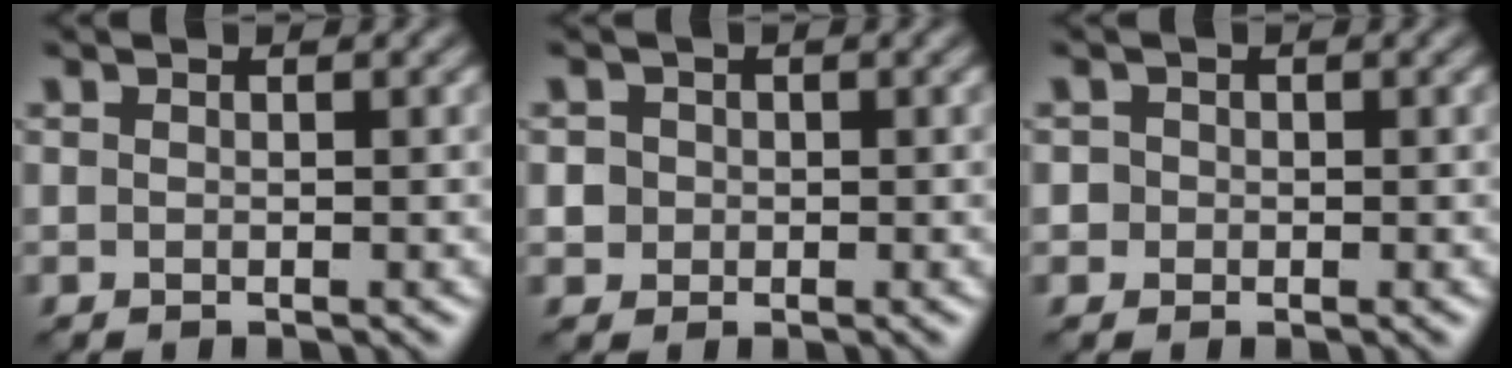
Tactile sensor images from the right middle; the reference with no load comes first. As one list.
[{"total": 1.9, "force": [0.2, 1.8, 0.6], "torque": [-0.007, 0.005, 0.012]}, {"total": 1.2, "force": [0.0, 1.2, 0.2], "torque": [0.004, 0.000, 0.001]}]